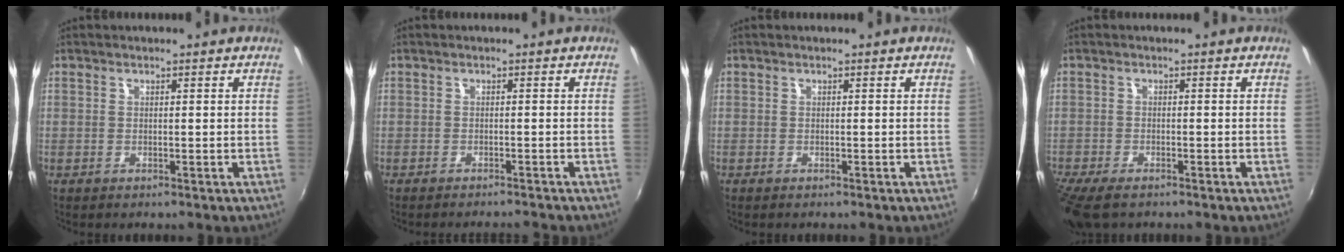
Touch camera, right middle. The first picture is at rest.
{"total": 3.6, "force": [-3.5, 0.2, 1.0], "torque": [-0.029, -0.009, -0.052]}
{"total": 0.0}
{"total": 7.3, "force": [-5.6, 2.3, 4.0], "torque": [-0.102, -0.038, -0.106]}